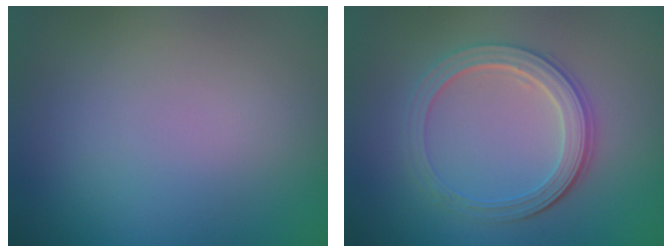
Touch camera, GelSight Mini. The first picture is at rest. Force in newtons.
{"total": 4.2, "press": 3.5, "slide": 2.3}